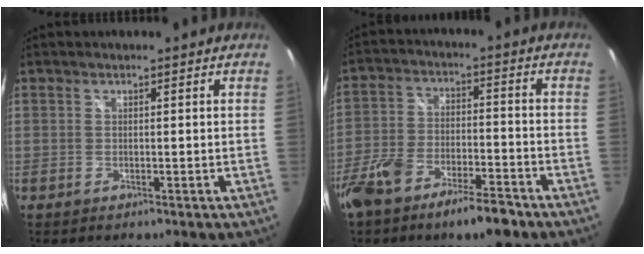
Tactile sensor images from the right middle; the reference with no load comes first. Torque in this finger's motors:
{"motor_torque": [1.11, -1.03, 0.67, 0.19]}